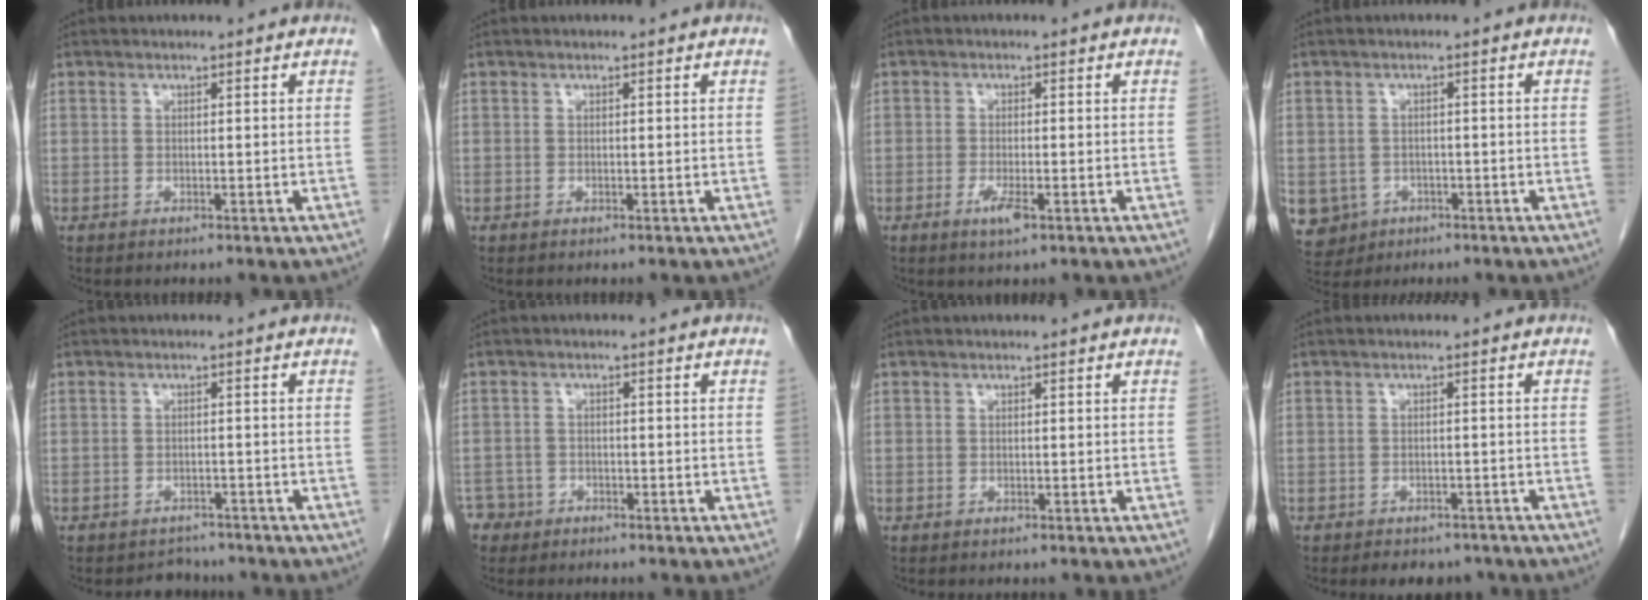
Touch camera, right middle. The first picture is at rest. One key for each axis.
{"total": 0.0}
{"total": 2.8, "fx": -1.3, "fy": 0.5, "fz": 2.4, "tx": -0.048, "ty": -0.005, "tz": -0.023}
{"total": 7.8, "fx": -3.0, "fy": 7.0, "fz": 1.7, "tx": -0.055, "ty": 0.004, "tz": -0.038}
{"total": 2.6, "fx": -2.2, "fy": 1.2, "fz": -0.5, "tx": 0.001, "ty": 0.004, "tz": -0.033}
{"total": 2.9, "fx": -2.0, "fy": 2.0, "fz": -0.6, "tx": 0.010, "ty": 0.009, "tz": -0.039}
{"total": 0.0}
{"total": 5.0, "fx": -4.2, "fy": 2.4, "fz": 1.1, "tx": -0.008, "ty": 0.004, "tz": -0.052}